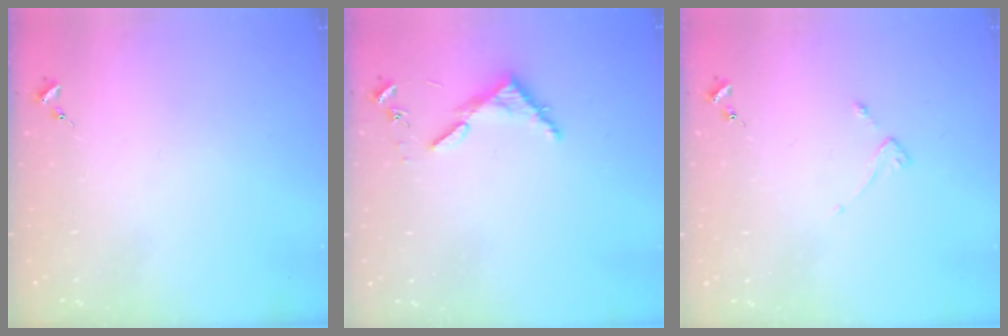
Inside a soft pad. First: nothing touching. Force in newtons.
{"total": 4.0, "press": 4.0, "slide": 0.3}
{"total": 2.2, "press": 2.1, "slide": 0.4}